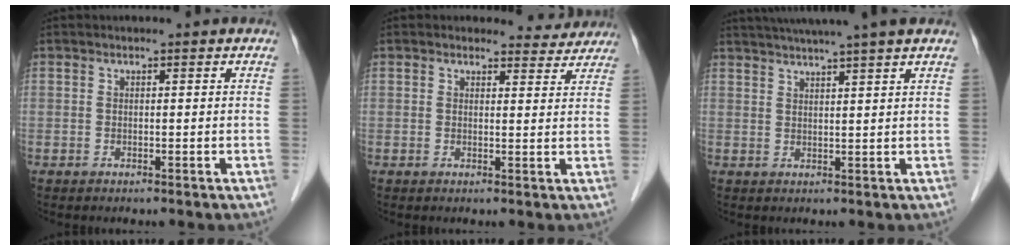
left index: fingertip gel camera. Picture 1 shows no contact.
{"total": 3.8, "force": [3.6, 1.3, -0.5], "torque": [0.010, -0.006, 0.030]}
{"total": 10.5, "force": [8.9, -1.2, 5.5], "torque": [-0.089, 0.025, 0.115]}